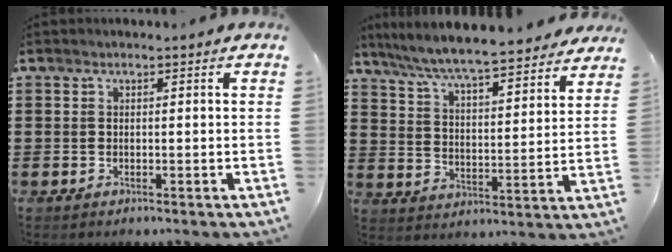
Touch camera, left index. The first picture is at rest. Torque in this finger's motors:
{"motor_torque": [2.14, 0.00, 1.05, 0.21]}